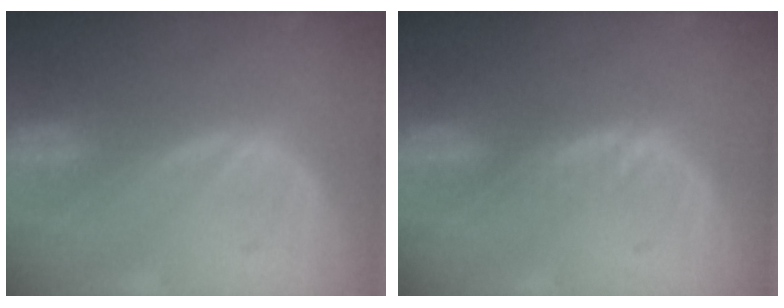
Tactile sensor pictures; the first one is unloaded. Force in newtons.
{"total": 1.6, "press": 1.6, "slide": 0.1}